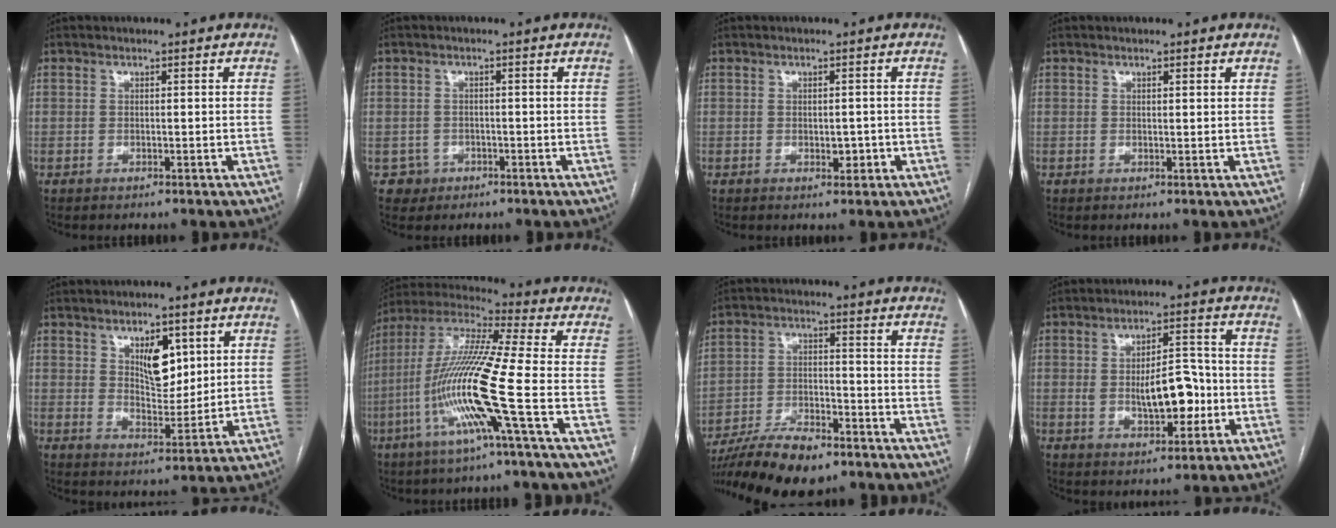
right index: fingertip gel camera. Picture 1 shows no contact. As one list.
[{"total": 2.7, "force": [-1.1, 2.5, -0.4], "torque": [0.019, 0.014, -0.017]}, {"total": 1.9, "force": [-0.4, 1.2, 1.5], "torque": [-0.019, 0.001, -0.001]}, {"total": 1.0, "force": [0.8, 0.1, 0.6], "torque": [-0.010, 0.003, 0.011]}, {"total": 7.2, "force": [3.2, 3.5, 5.4], "torque": [-0.086, -0.003, 0.059]}, {"total": 16.1, "force": [-5.0, -1.2, 15.2], "torque": [-0.308, -0.008, -0.108]}, {"total": 13.4, "force": [-10.6, 3.9, 7.2], "torque": [-0.126, -0.007, -0.180]}, {"total": 8.8, "force": [-1.1, 3.8, 7.9], "torque": [-0.123, 0.013, -0.009]}]